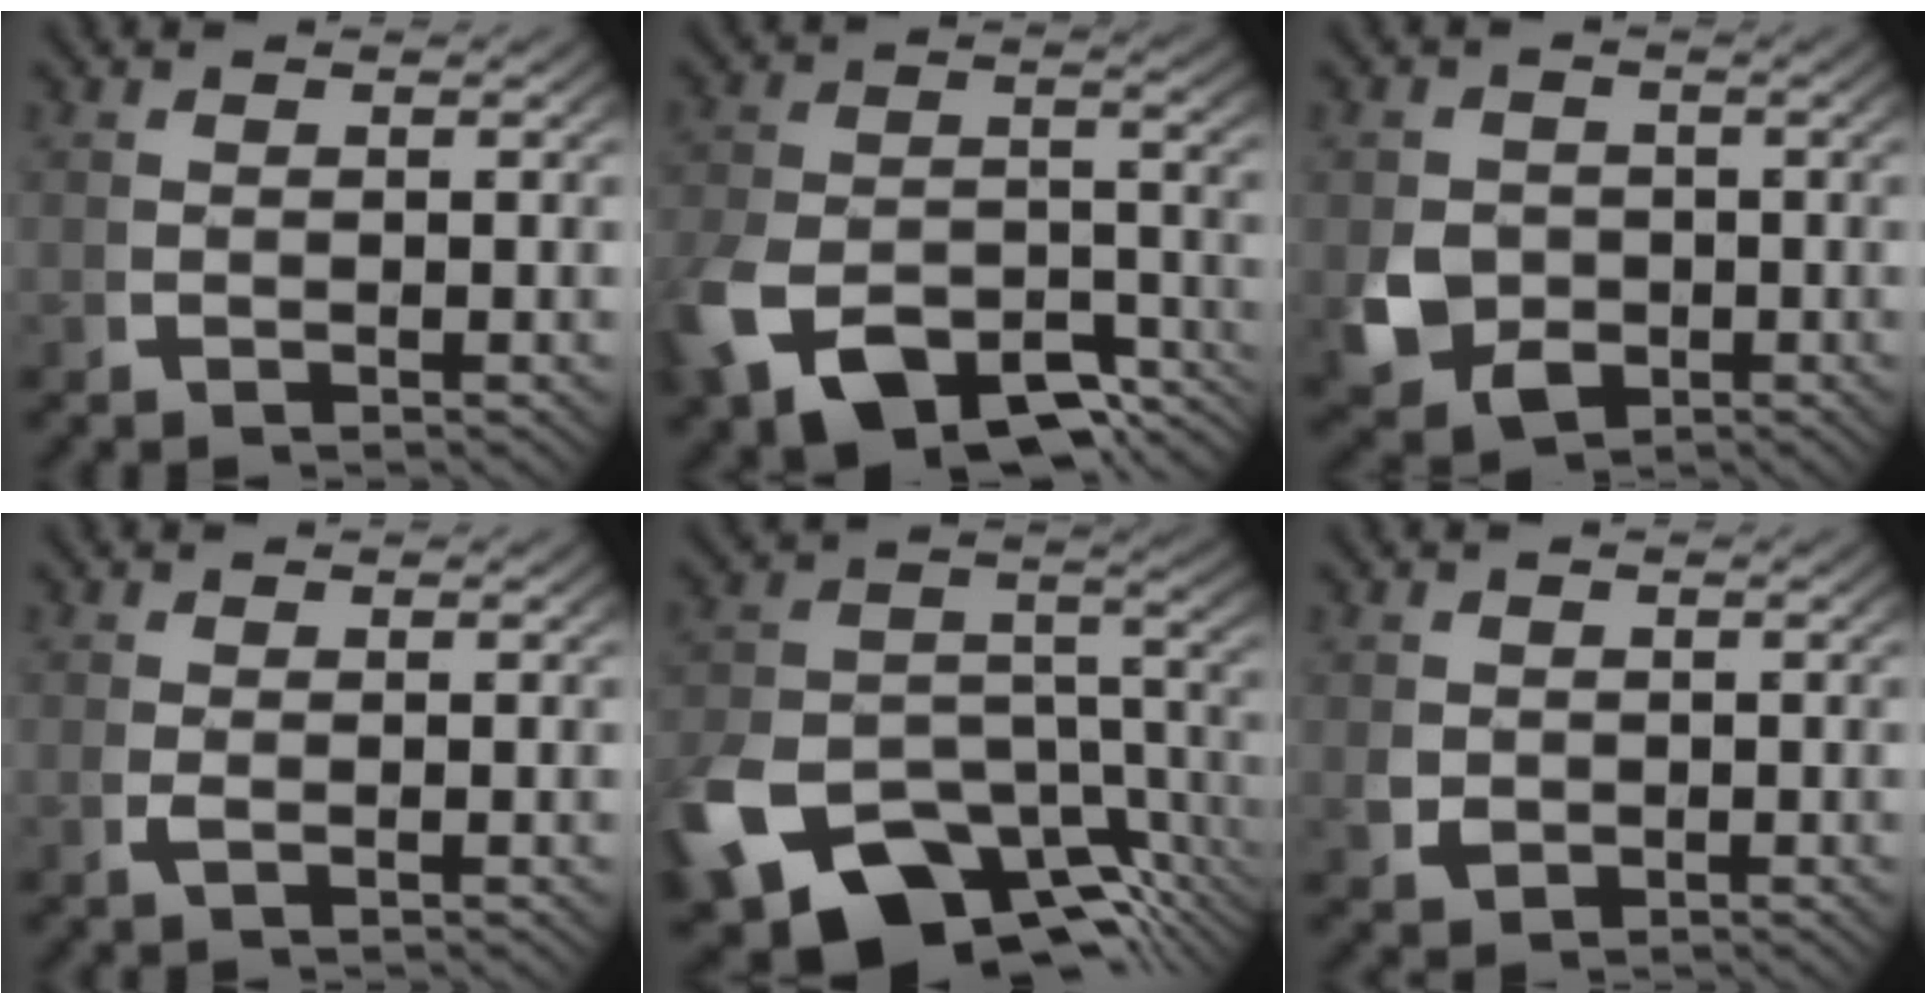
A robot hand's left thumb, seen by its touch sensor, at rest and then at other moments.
{"total": 10.3, "force": [-5.6, 6.1, 6.1], "torque": [-0.133, -0.041, -0.076]}
{"total": 6.7, "force": [-1.5, 5.3, 3.9], "torque": [-0.086, -0.032, -0.008]}
{"total": 0.8, "force": [0.0, 0.2, 0.8], "torque": [-0.022, -0.004, 0.004]}
{"total": 15.5, "force": [-8.2, 8.7, 9.9], "torque": [-0.174, -0.050, -0.111]}
{"total": 2.5, "force": [-0.1, 2.1, 1.4], "torque": [-0.036, -0.016, 0.009]}